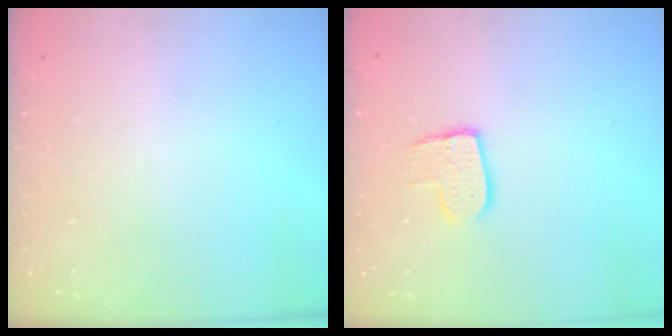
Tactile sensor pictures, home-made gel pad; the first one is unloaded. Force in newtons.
{"total": 8.9, "press": 8.8, "slide": 0.5}